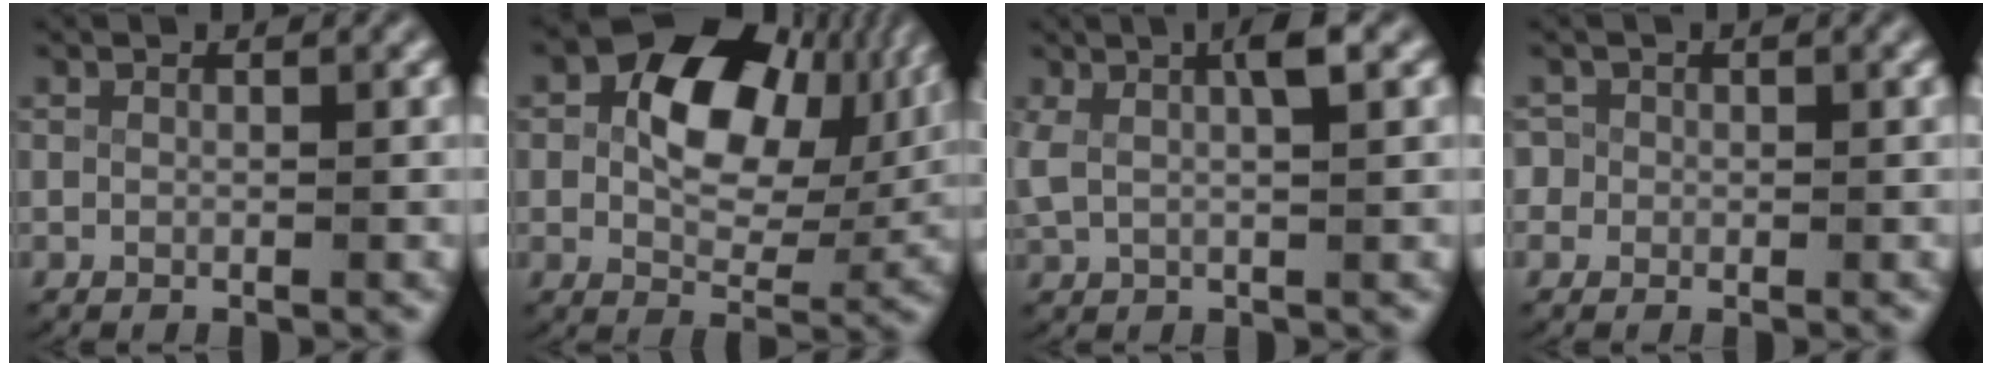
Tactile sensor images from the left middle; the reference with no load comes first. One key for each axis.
{"total": 10.7, "fx": 2.9, "fy": 6.6, "fz": 7.9, "tx": -0.114, "ty": 0.013, "tz": 0.034}
{"total": 4.4, "fx": 1.7, "fy": 2.0, "fz": 3.5, "tx": -0.071, "ty": 0.007, "tz": 0.030}
{"total": 2.1, "fx": -0.1, "fy": 2.1, "fz": 0.5, "tx": -0.020, "ty": -0.007, "tz": -0.003}